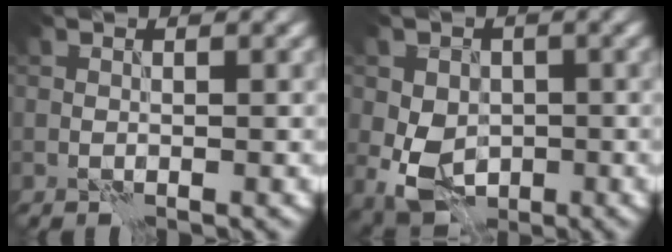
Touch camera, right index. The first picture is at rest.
{"total": 5.8, "force": [-0.7, 4.5, 3.6], "torque": [-0.071, -0.005, -0.018]}